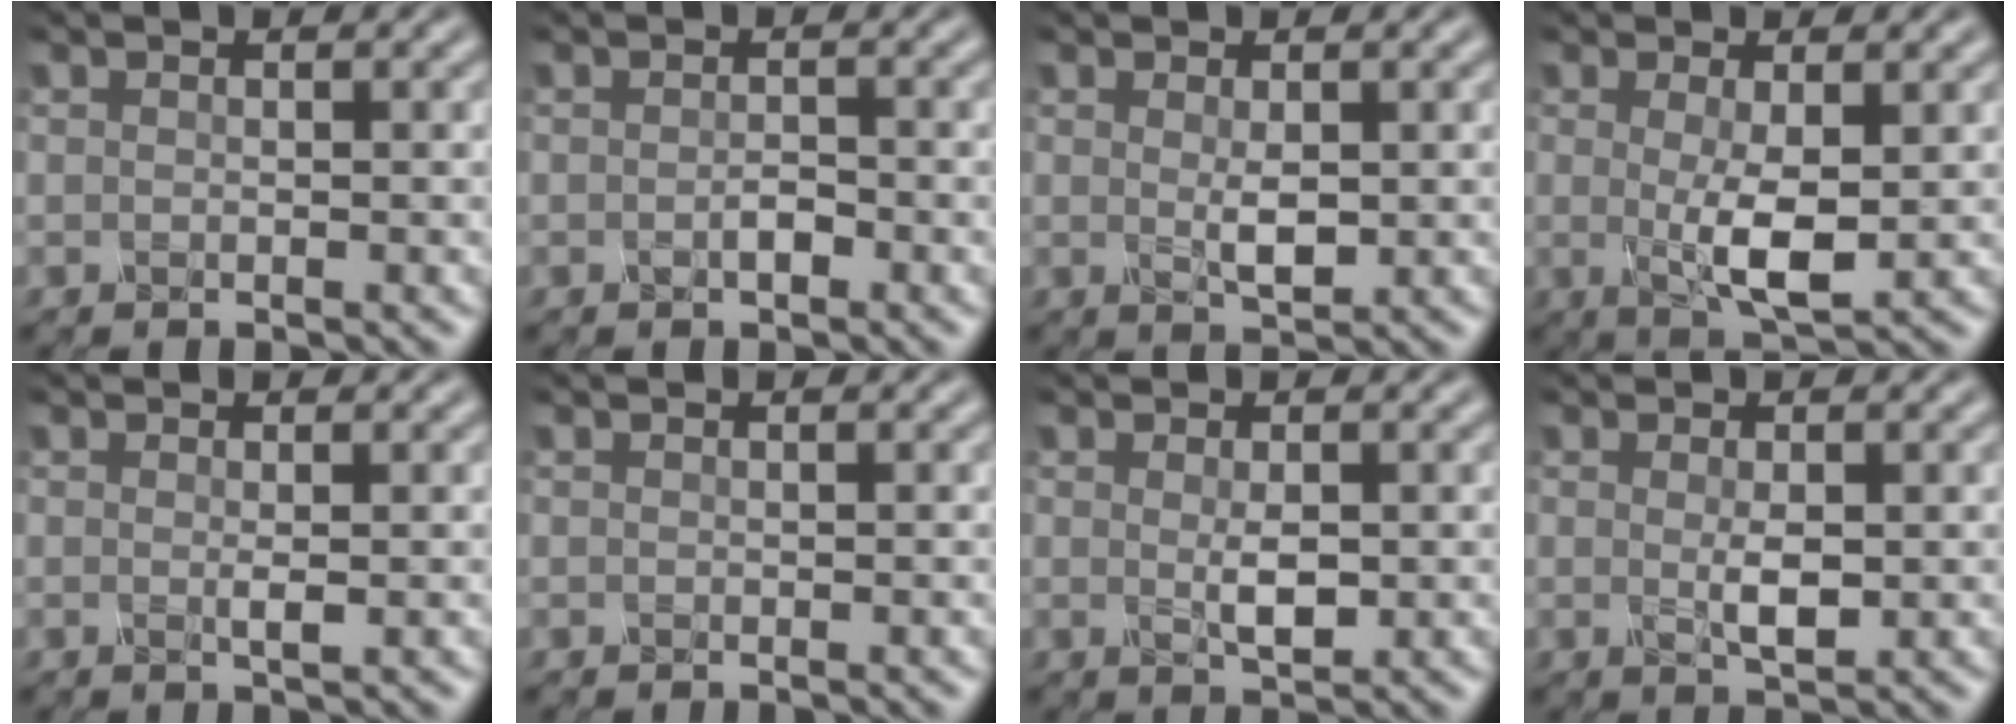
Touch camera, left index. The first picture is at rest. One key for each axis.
{"total": 1.2, "fx": -0.5, "fy": 0.5, "fz": 0.9, "tx": -0.017, "ty": 0.001, "tz": -0.009}
{"total": 2.0, "fx": 0.3, "fy": 0.7, "fz": 1.8, "tx": -0.038, "ty": -0.005, "tz": 0.009}
{"total": 4.0, "fx": 0.1, "fy": 0.9, "fz": 3.9, "tx": -0.075, "ty": -0.010, "tz": 0.006}
{"total": 1.0, "fx": 0.1, "fy": 0.1, "fz": 1.0, "tx": -0.018, "ty": 0.000, "tz": 0.000}
{"total": 0.0}
{"total": 2.1, "fx": 0.1, "fy": 0.8, "fz": 1.9, "tx": -0.040, "ty": -0.004, "tz": 0.006}
{"total": 2.2, "fx": 0.1, "fy": 0.7, "fz": 2.1, "tx": -0.042, "ty": -0.005, "tz": 0.004}